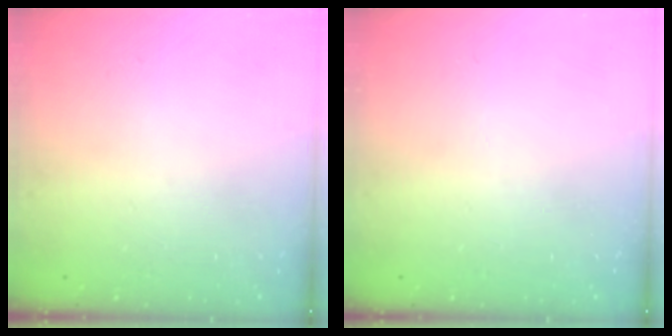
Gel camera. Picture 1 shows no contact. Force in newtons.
{"total": 0.0}